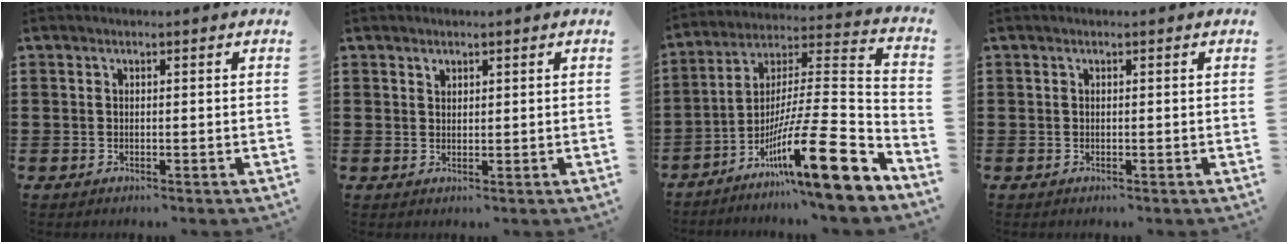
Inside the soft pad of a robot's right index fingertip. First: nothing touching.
{"total": 1.0, "force": [0.8, 0.5, 0.1], "torque": [-0.005, -0.002, 0.018]}
{"total": 17.9, "force": [-10.2, 1.5, 14.6], "torque": [-0.241, 0.000, -0.179]}
{"total": 0.0}